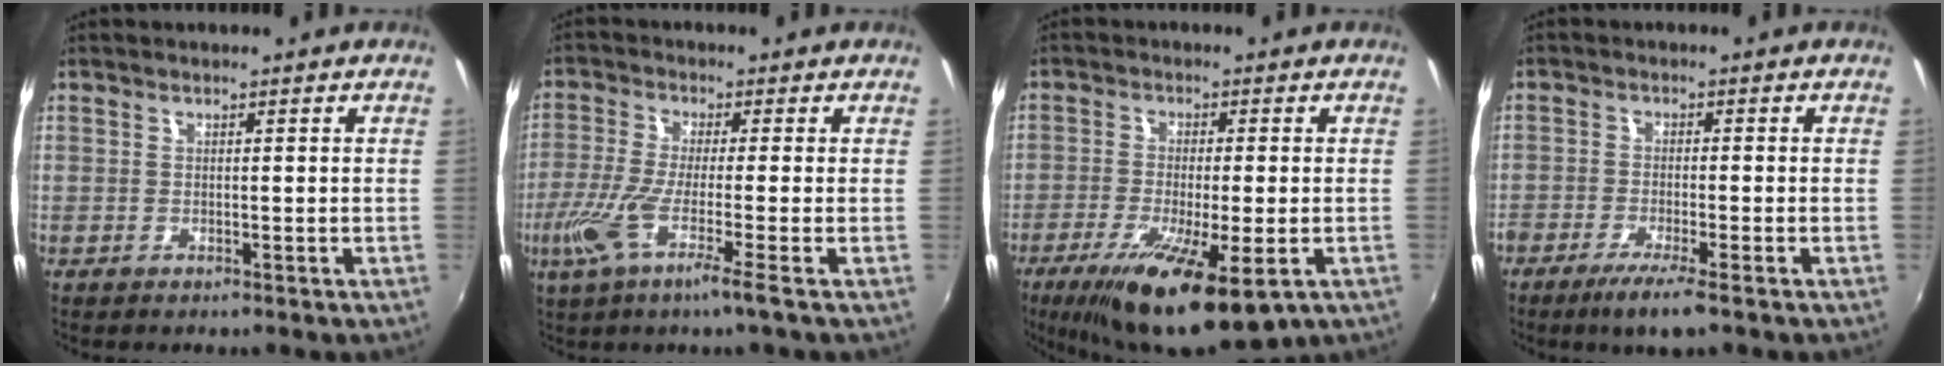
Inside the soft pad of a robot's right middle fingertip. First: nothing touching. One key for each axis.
{"total": 8.3, "fx": -3.7, "fy": -0.6, "fz": 7.4, "tx": -0.168, "ty": -0.021, "tz": -0.072}
{"total": 15.2, "fx": -8.4, "fy": 4.0, "fz": 12.1, "tx": -0.233, "ty": -0.049, "tz": -0.136}
{"total": 5.5, "fx": -3.8, "fy": 0.3, "fz": 3.9, "tx": -0.091, "ty": -0.013, "tz": -0.070}